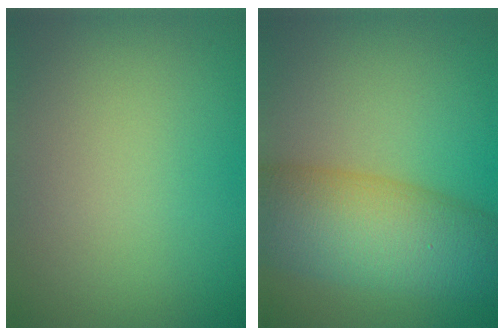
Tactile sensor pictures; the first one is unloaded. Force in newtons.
{"total": 11.0, "press": 11.0, "slide": 0.3}